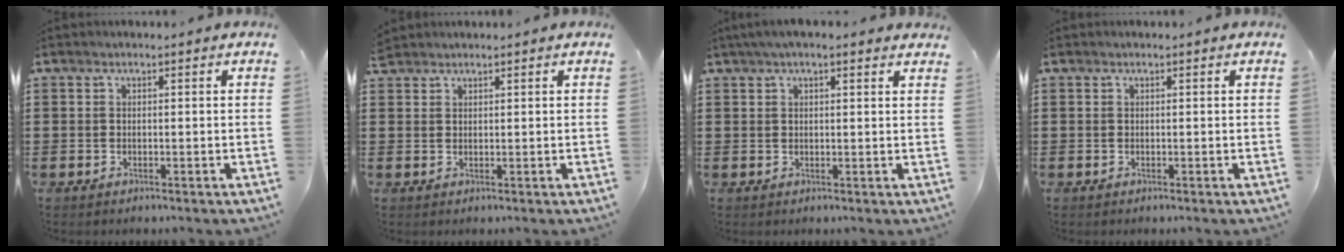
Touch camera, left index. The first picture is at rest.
{"total": 1.4, "force": [1.4, 0.3, 0.1], "torque": [-0.005, 0.002, 0.028]}
{"total": 2.6, "force": [1.9, 0.5, 1.7], "torque": [-0.036, 0.008, 0.033]}
{"total": 0.0}